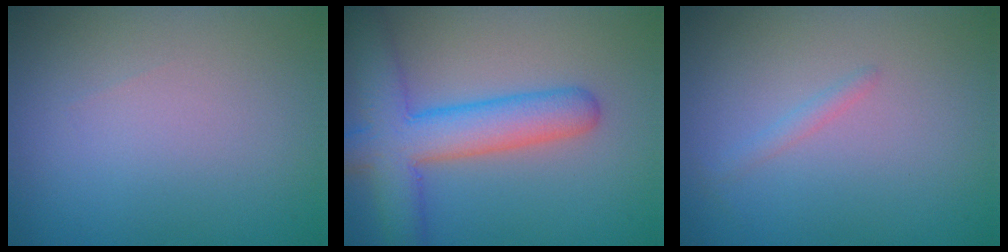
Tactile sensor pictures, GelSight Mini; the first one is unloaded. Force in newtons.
{"total": 7.1, "press": 7.1, "slide": 0.2}
{"total": 0.8, "press": 0.8, "slide": 0.1}